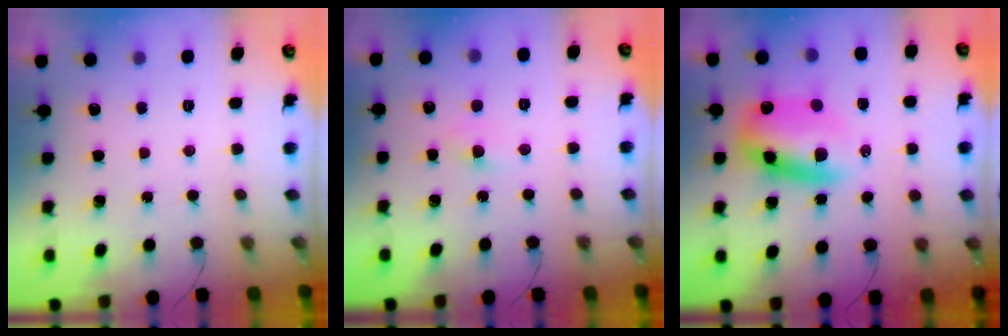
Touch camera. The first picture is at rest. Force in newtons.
{"total": 2.5, "press": 2.3, "slide": 1.0}
{"total": 10.8, "press": 10.4, "slide": 2.7}